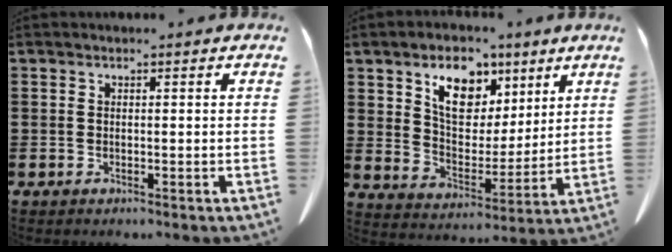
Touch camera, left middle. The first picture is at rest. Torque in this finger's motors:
{"motor_torque": [0.27, -0.06, 0.63, 0.13]}